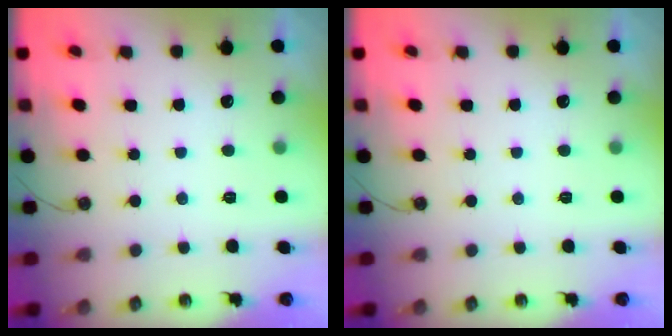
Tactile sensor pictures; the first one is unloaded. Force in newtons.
{"total": 0.0}